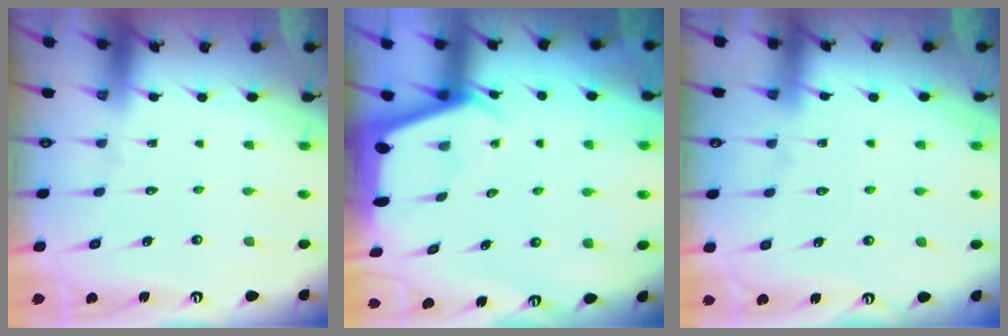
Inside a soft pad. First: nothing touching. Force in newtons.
{"total": 2.5, "press": 2.5, "slide": 0.3}
{"total": 2.7, "press": 2.7, "slide": 0.4}